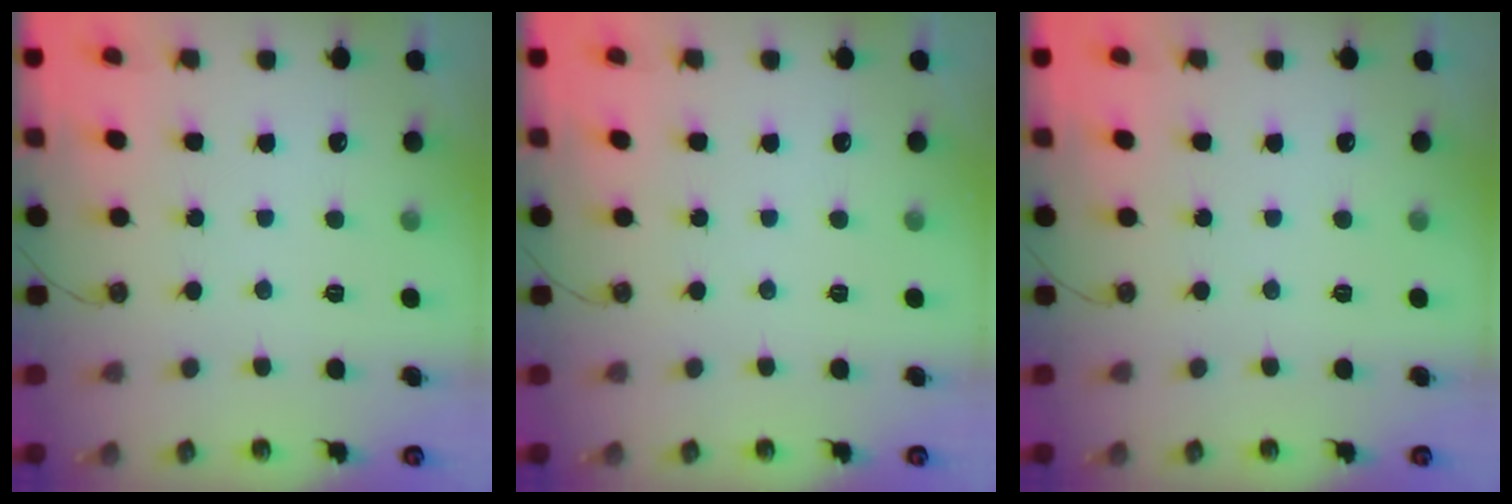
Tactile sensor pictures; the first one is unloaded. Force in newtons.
{"total": 0.0}
{"total": 0.0}